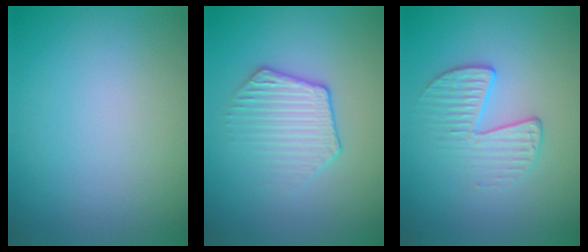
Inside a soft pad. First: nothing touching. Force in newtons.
{"total": 2.7, "press": 2.2, "slide": 1.6}
{"total": 2.4, "press": 1.7, "slide": 1.8}